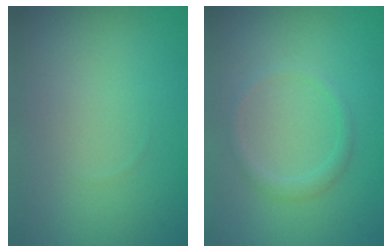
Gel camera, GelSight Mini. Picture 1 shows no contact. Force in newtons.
{"total": 1.3, "press": 1.3, "slide": 0.2}